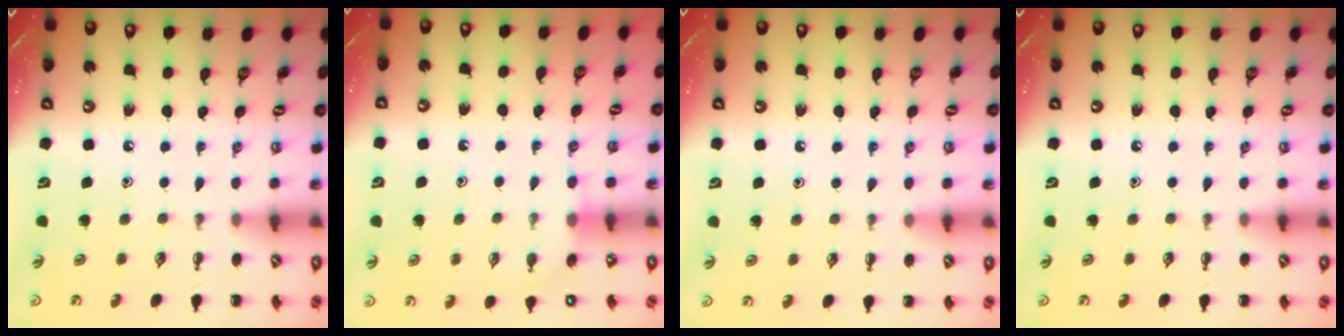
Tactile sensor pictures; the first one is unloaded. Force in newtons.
{"total": 5.9, "press": 5.7, "slide": 1.3}
{"total": 6.3, "press": 6.0, "slide": 1.9}
{"total": 0.0}